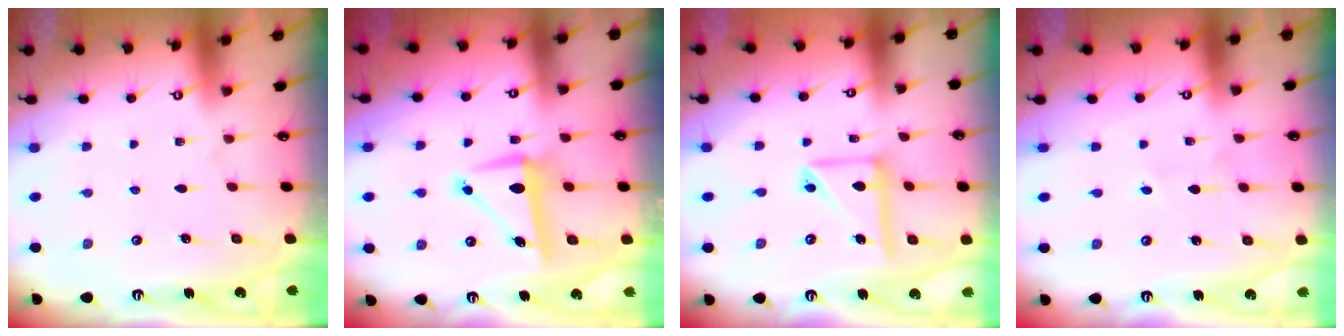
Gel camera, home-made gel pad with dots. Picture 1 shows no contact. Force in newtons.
{"total": 7.9, "press": 7.9, "slide": 0.8}
{"total": 13.3, "press": 13.3, "slide": 1.5}
{"total": 1.5, "press": 1.5, "slide": 0.1}